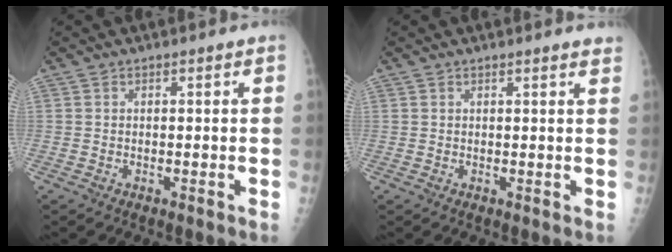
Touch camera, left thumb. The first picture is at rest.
{"total": 2.0, "force": [1.9, 0.2, 0.5], "torque": [-0.003, -0.009, 0.015]}